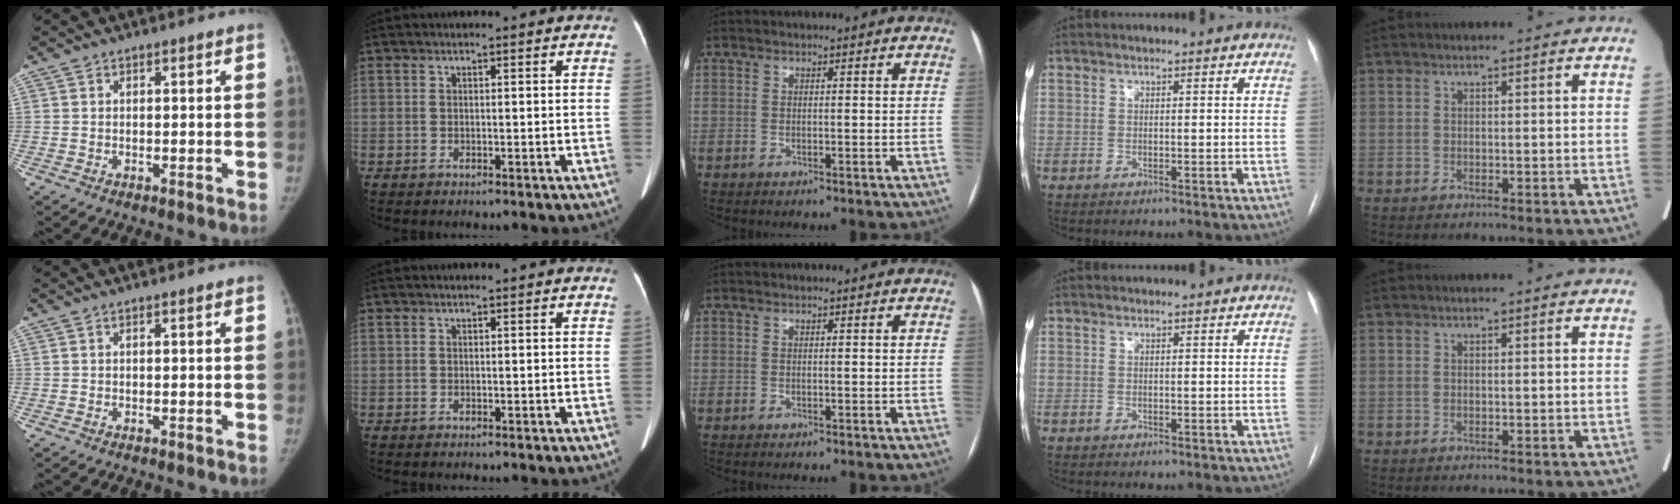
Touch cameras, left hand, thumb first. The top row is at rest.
{}